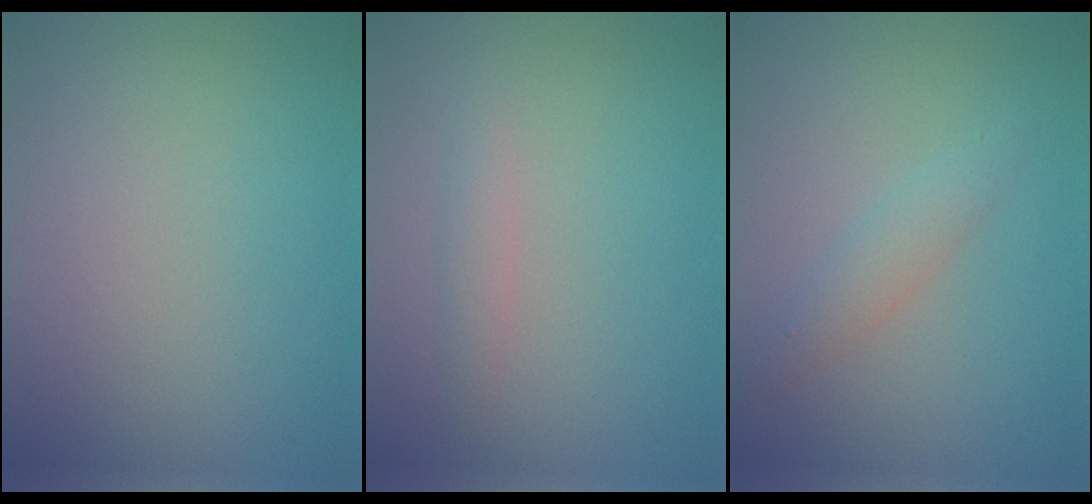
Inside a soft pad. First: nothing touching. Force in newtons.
{"total": 1.1, "press": 1.1, "slide": 0.0}
{"total": 1.7, "press": 1.7, "slide": 0.0}